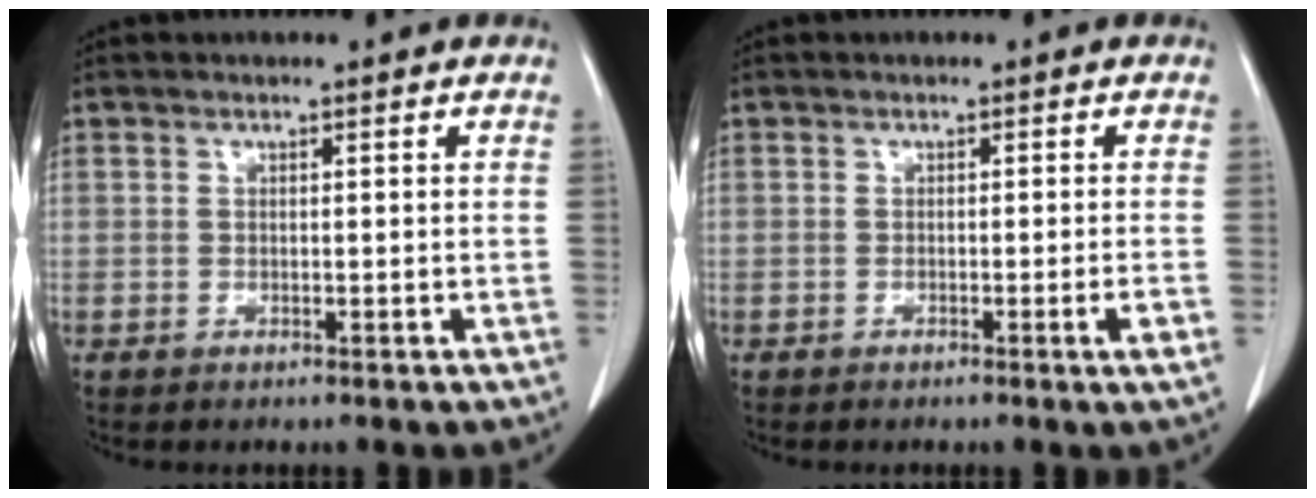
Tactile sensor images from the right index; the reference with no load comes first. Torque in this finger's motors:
{"motor_torque": [0.40, -0.18, 0.00, 0.00]}